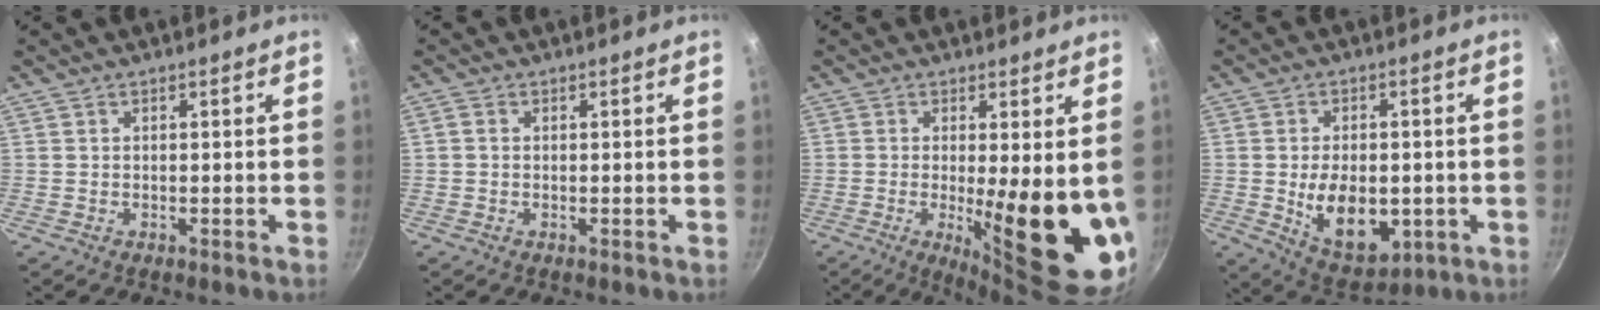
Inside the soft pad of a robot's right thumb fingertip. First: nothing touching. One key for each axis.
{"total": 1.0, "fx": 0.0, "fy": 0.8, "fz": 0.5, "tx": -0.010, "ty": 0.005, "tz": -0.001}
{"total": 15.2, "fx": -0.9, "fy": 3.8, "fz": 14.7, "tx": -0.185, "ty": -0.033, "tz": -0.003}
{"total": 12.8, "fx": -2.0, "fy": 7.9, "fz": 9.9, "tx": -0.131, "ty": -0.009, "tz": -0.014}